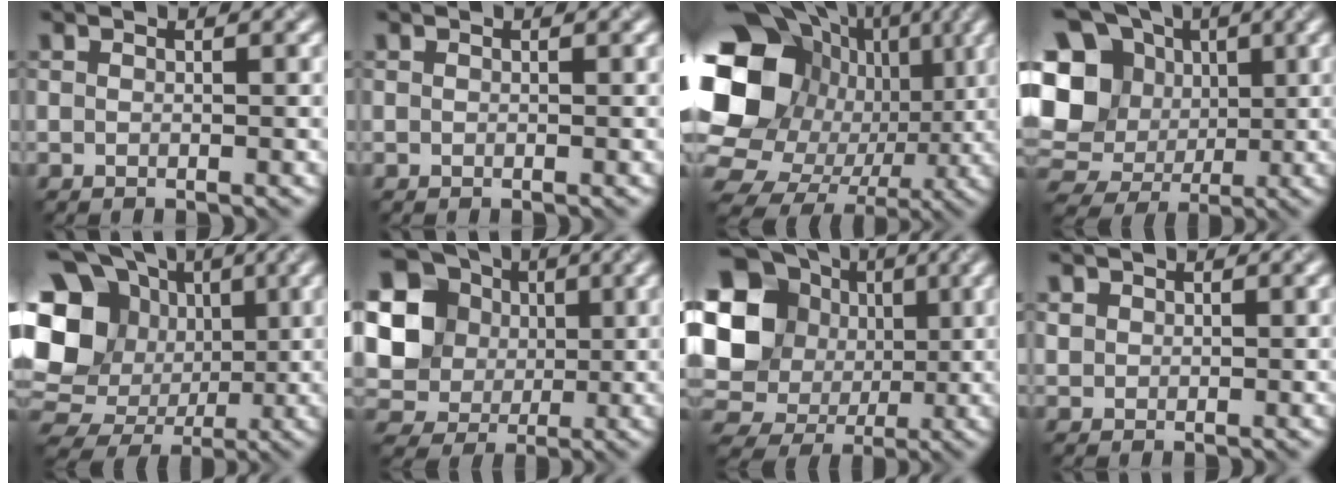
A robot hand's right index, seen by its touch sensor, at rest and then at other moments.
{"total": 0.0}
{"total": 20.1, "force": [0.9, 17.3, 10.2], "torque": [-0.204, 0.004, -0.001]}
{"total": 15.0, "force": [1.2, 13.0, 7.2], "torque": [-0.186, 0.030, 0.008]}
{"total": 18.1, "force": [0.9, 15.8, 8.7], "torque": [-0.205, 0.019, 0.005]}
{"total": 15.8, "force": [3.6, 14.3, 5.7], "torque": [-0.178, 0.019, 0.058]}
{"total": 17.4, "force": [2.6, 15.8, 6.8], "torque": [-0.188, 0.023, 0.026]}
{"total": 1.1, "force": [0.4, 1.0, 0.2], "torque": [0.001, -0.003, 0.010]}